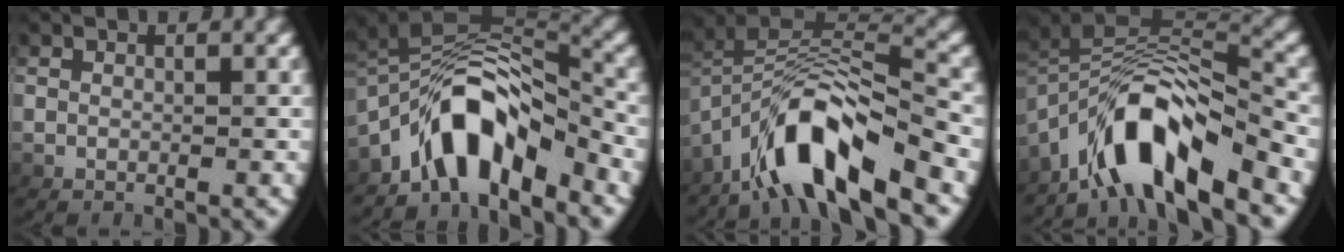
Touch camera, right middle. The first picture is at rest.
{"total": 8.4, "force": [-3.1, 4.8, 6.2], "torque": [-0.119, 0.002, -0.049]}
{"total": 7.6, "force": [-4.2, 2.6, 5.8], "torque": [-0.102, 0.000, -0.066]}
{"total": 8.9, "force": [-4.3, 4.1, 6.6], "torque": [-0.118, -0.001, -0.067]}